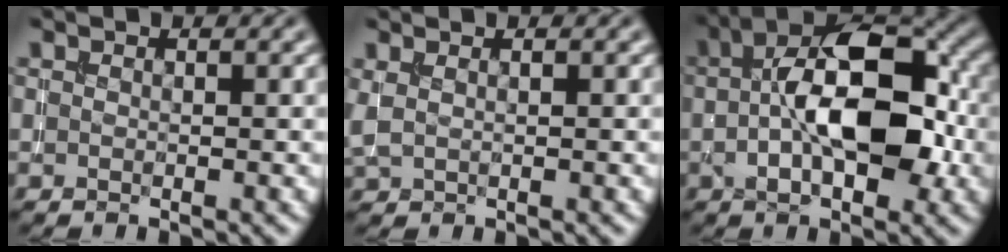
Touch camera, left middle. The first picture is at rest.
{"total": 1.1, "force": [0.6, 0.5, 0.8], "torque": [-0.016, 0.004, 0.015]}
{"total": 10.4, "force": [0.2, 5.2, 9.1], "torque": [-0.141, 0.020, -0.006]}